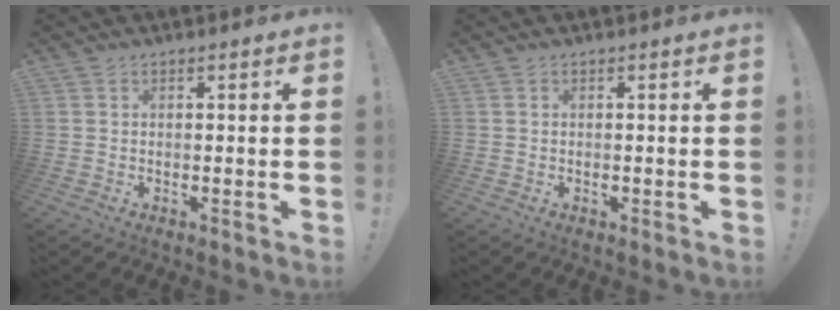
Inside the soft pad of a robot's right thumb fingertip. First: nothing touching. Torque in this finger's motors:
{"motor_torque": [0.20, -0.01, -0.10, 0.13, 0.00]}